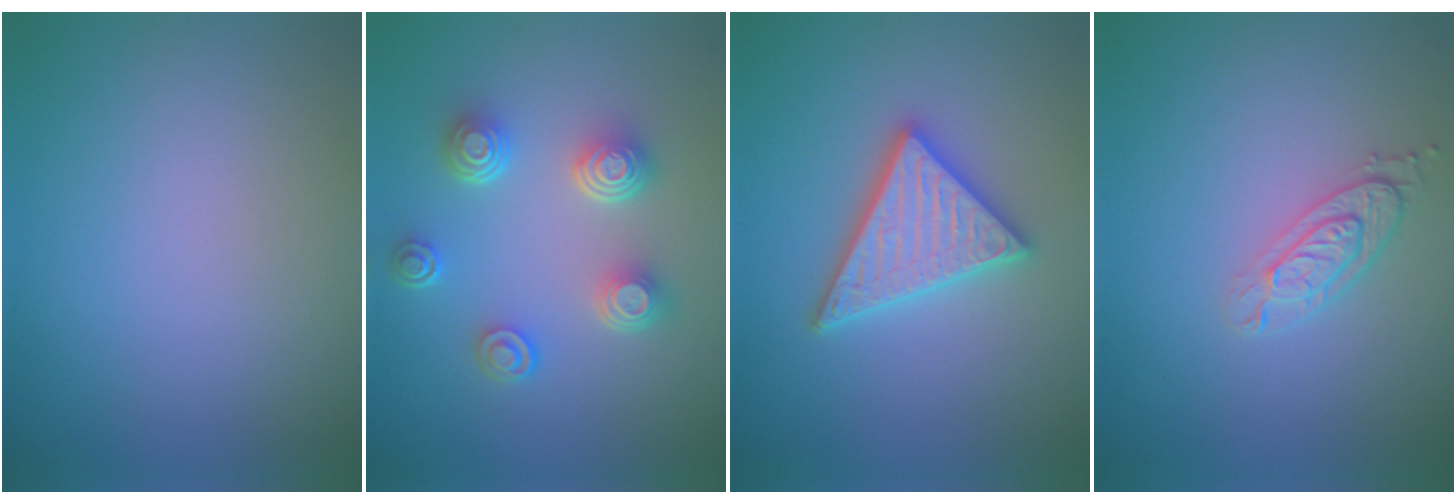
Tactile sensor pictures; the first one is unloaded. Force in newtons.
{"total": 4.6, "press": 3.5, "slide": 3.0}
{"total": 4.9, "press": 4.8, "slide": 0.7}
{"total": 2.8, "press": 2.2, "slide": 1.7}